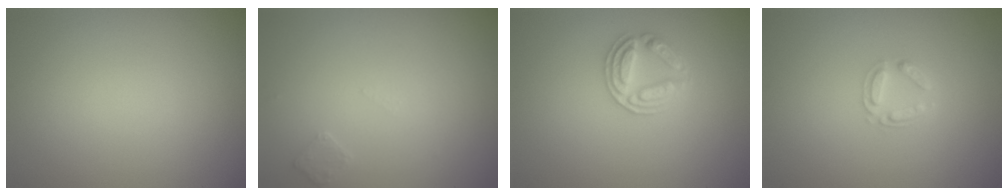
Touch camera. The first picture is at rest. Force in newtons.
{"total": 1.0, "press": 1.0, "slide": 0.1}
{"total": 2.7, "press": 2.6, "slide": 0.7}
{"total": 1.9, "press": 1.9, "slide": 0.3}